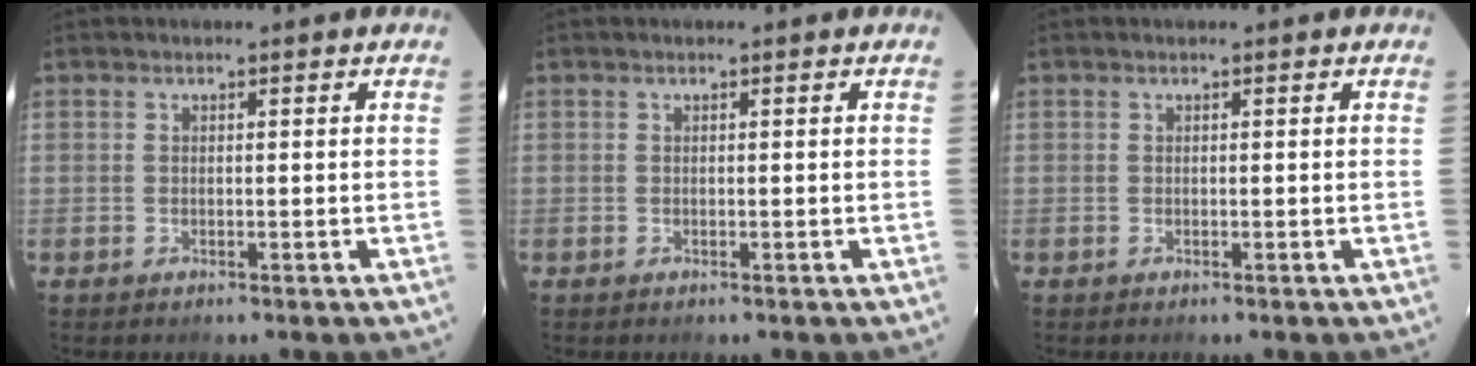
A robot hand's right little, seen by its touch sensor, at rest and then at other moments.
{"total": 0.0}
{"total": 0.0}